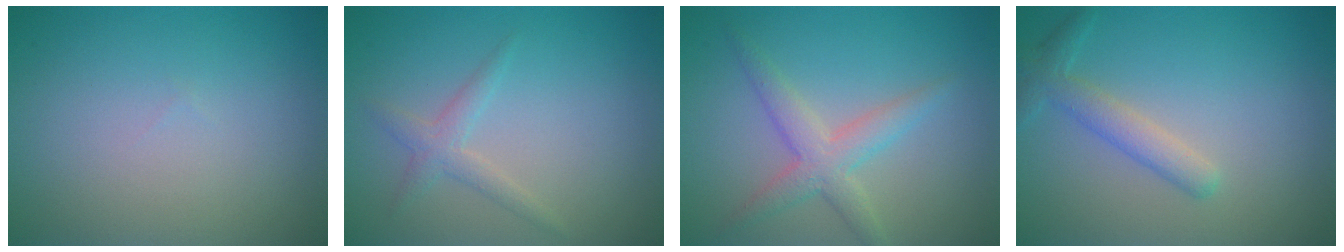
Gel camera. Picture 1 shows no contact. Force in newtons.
{"total": 1.7, "press": 1.7, "slide": 0.1}
{"total": 3.3, "press": 3.3, "slide": 0.1}
{"total": 2.6, "press": 2.5, "slide": 0.1}